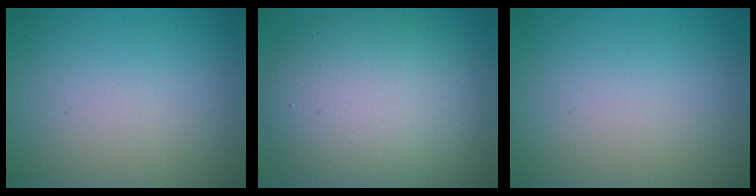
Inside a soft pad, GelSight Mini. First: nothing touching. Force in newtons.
{"total": 11.5, "press": 11.4, "slide": 0.8}
{"total": 0.0}